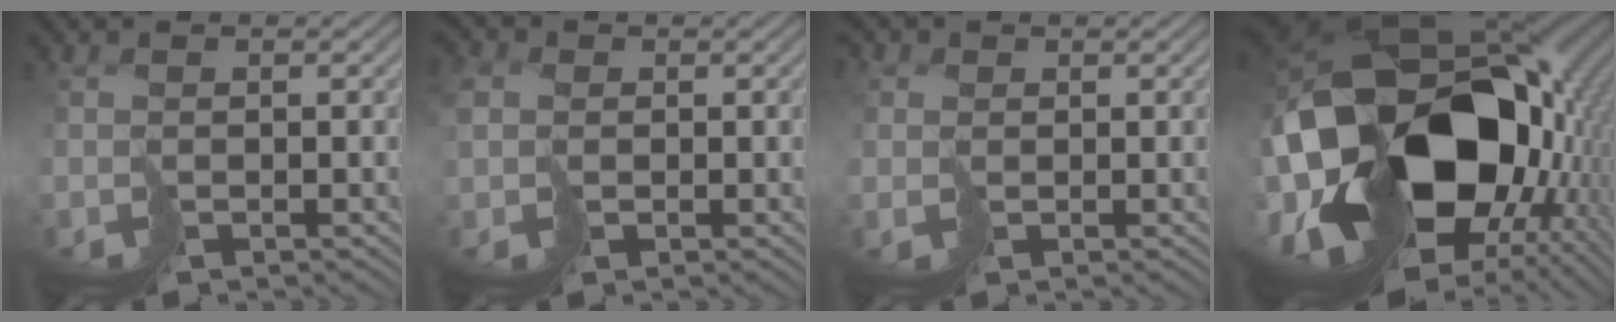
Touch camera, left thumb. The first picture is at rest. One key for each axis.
{"total": 4.6, "fx": 0.1, "fy": 3.9, "fz": 2.3, "tx": -0.083, "ty": 0.001, "tz": -0.006}
{"total": 2.2, "fx": 0.6, "fy": 2.0, "fz": 0.7, "tx": -0.035, "ty": 0.005, "tz": 0.009}
{"total": 22.1, "fx": -0.6, "fy": 15.5, "fz": 15.7, "tx": -0.328, "ty": -0.043, "tz": 0.024}